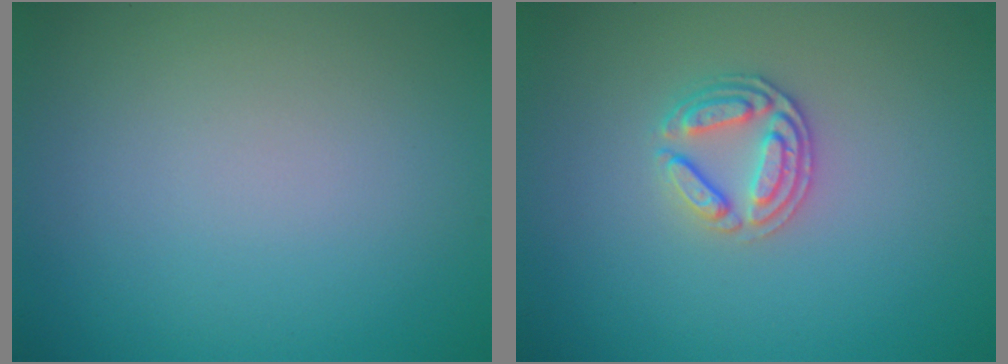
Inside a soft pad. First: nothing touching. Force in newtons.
{"total": 2.7, "press": 2.5, "slide": 0.8}